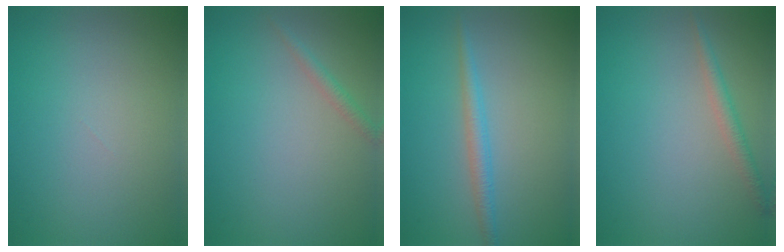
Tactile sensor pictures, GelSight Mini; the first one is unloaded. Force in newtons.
{"total": 1.2, "press": 1.2, "slide": 0.1}
{"total": 1.9, "press": 1.9, "slide": 0.1}
{"total": 1.6, "press": 1.6, "slide": 0.1}